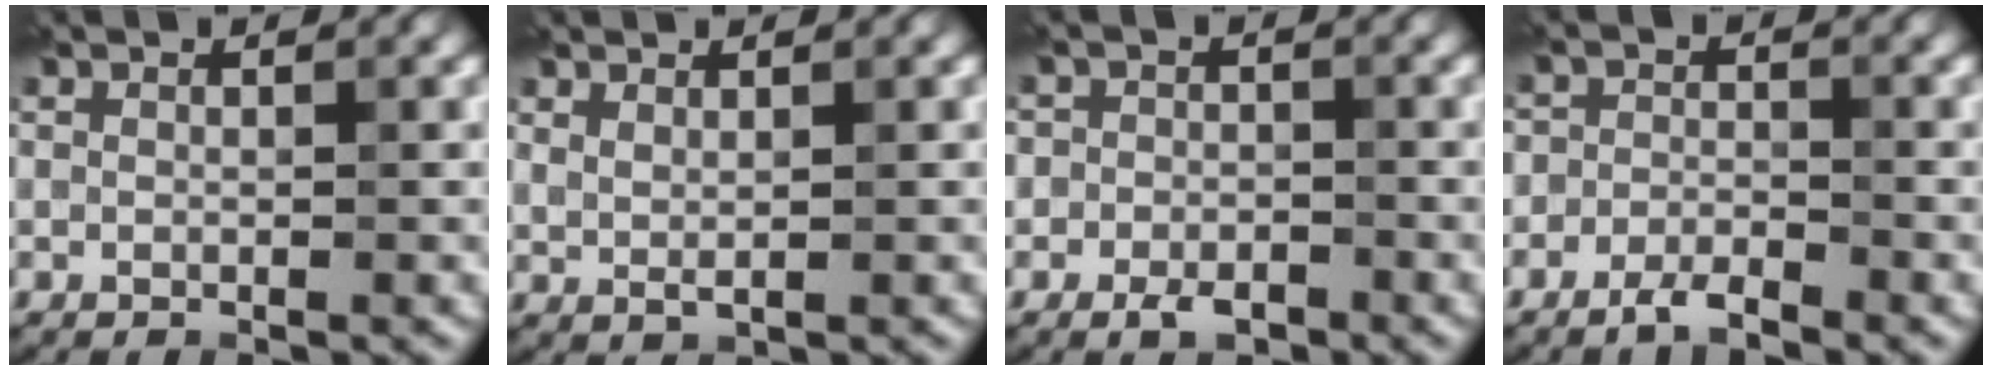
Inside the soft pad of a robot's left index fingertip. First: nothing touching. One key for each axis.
{"total": 1.3, "fx": 0.9, "fy": 0.4, "fz": 0.9, "tx": -0.021, "ty": -0.007, "tz": 0.022}
{"total": 2.7, "fx": -1.5, "fy": 1.9, "fz": 1.2, "tx": -0.014, "ty": -0.004, "tz": -0.034}
{"total": 2.2, "fx": -1.8, "fy": 0.8, "fz": 1.0, "tx": -0.017, "ty": 0.002, "tz": -0.038}